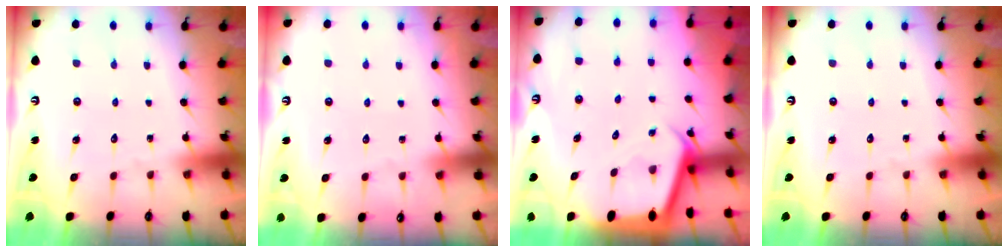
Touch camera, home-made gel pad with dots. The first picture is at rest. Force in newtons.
{"total": 2.6, "press": 2.5, "slide": 0.5}
{"total": 2.7, "press": 2.7, "slide": 0.2}
{"total": 0.0}